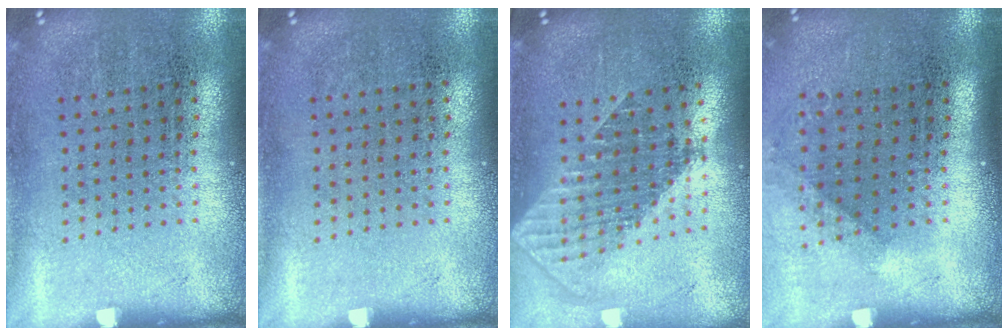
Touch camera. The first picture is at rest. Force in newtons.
{"total": 0.0}
{"total": 1.8, "press": 1.5, "slide": 1.0}
{"total": 1.0, "press": 0.7, "slide": 0.7}